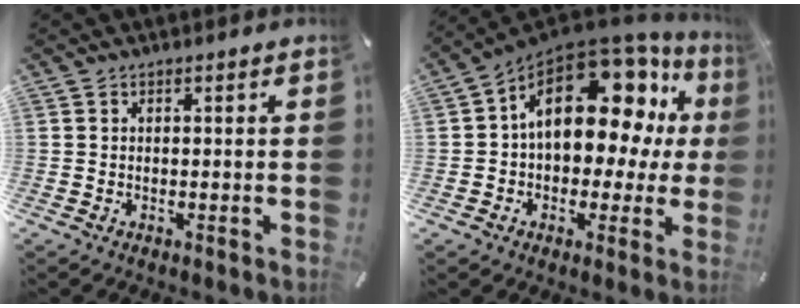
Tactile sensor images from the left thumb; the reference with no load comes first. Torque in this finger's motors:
{"motor_torque": [2.36, 2.65, 1.43, -0.33, 0.27]}